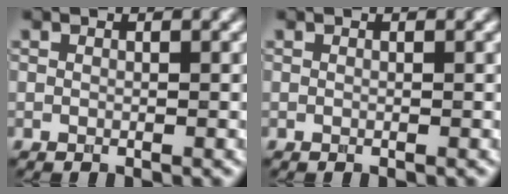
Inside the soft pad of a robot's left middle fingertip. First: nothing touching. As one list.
[{"total": 0.0}]